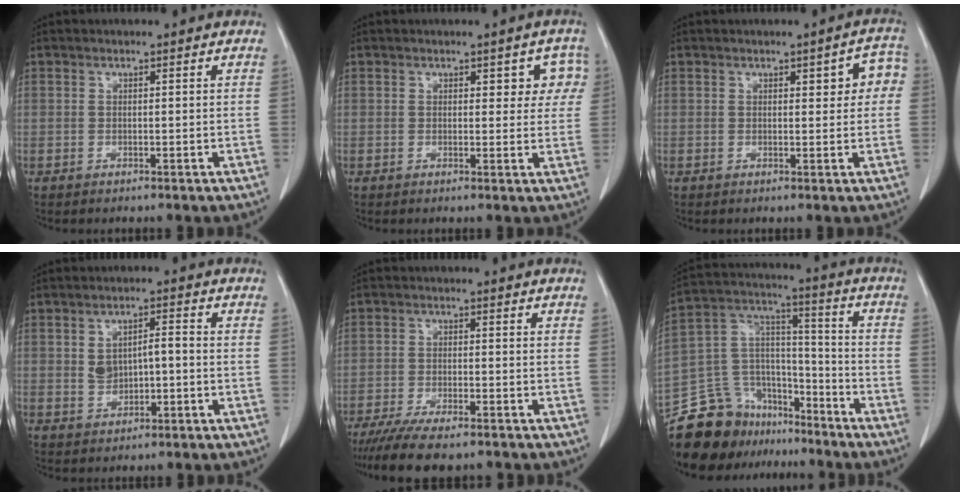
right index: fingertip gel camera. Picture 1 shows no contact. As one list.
[{"total": 4.0, "force": [1.7, 2.5, 2.7], "torque": [-0.006, 0.008, 0.013]}, {"total": 4.5, "force": [1.1, 1.8, 3.9], "torque": [-0.032, 0.016, 0.009]}, {"total": 4.1, "force": [-0.3, 2.2, 3.5], "torque": [-0.063, 0.016, 0.002]}, {"total": 10.1, "force": [-8.4, 1.9, 5.3], "torque": [-0.079, -0.017, -0.131]}, {"total": 17.6, "force": [-14.8, 8.9, 3.4], "torque": [-0.069, 0.074, -0.246]}]